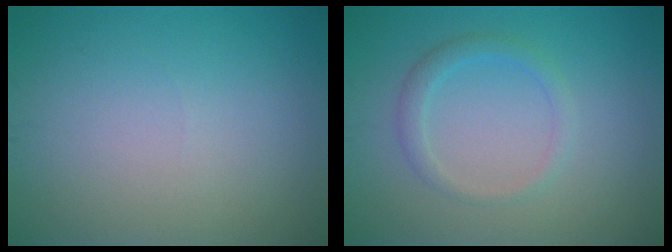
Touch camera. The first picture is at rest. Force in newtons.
{"total": 1.9, "press": 1.9, "slide": 0.1}